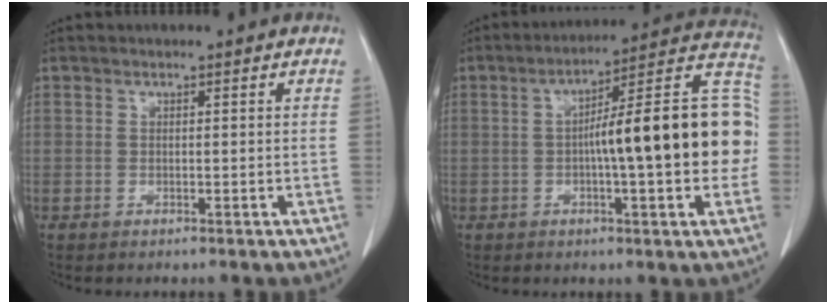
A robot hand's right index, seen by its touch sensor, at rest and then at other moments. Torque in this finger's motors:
{"motor_torque": [1.16, 0.02, 0.47, 0.21]}